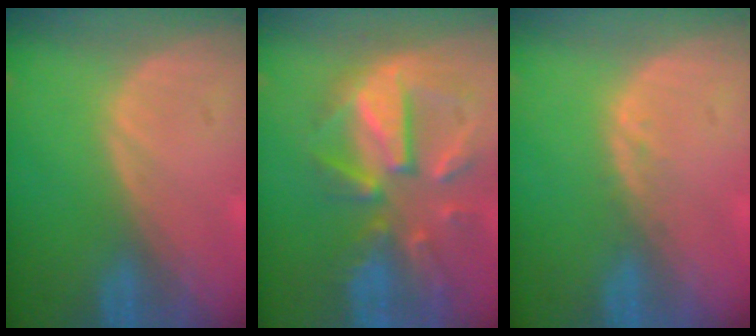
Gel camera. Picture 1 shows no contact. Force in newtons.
{"total": 11.7, "press": 10.2, "slide": 5.6}
{"total": 1.0, "press": 1.0, "slide": 0.2}